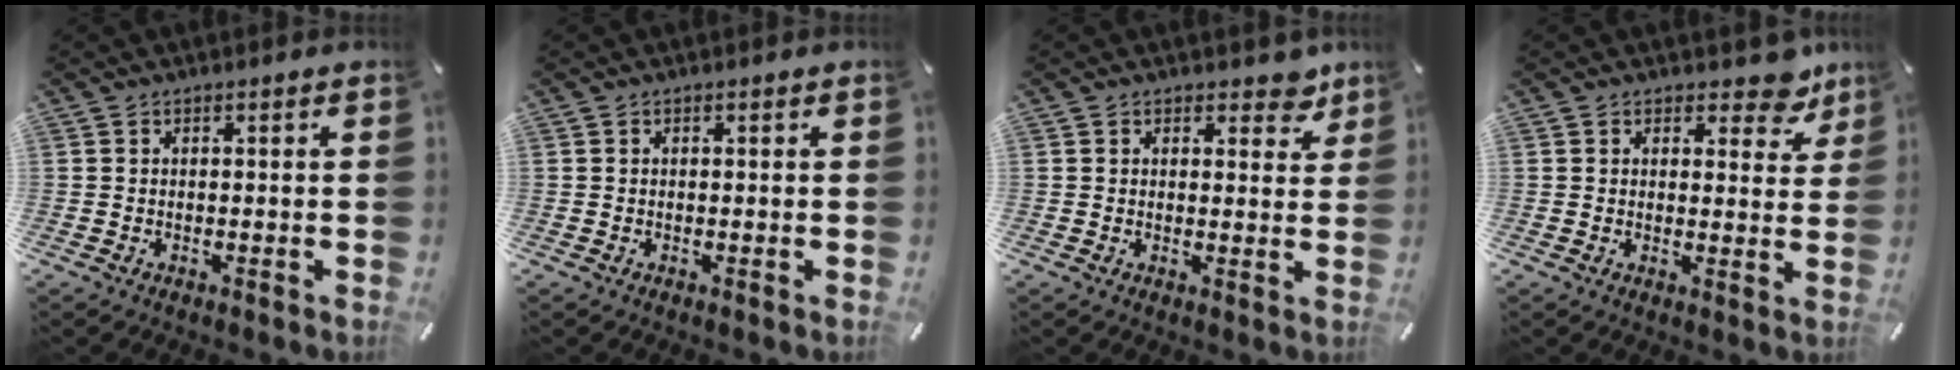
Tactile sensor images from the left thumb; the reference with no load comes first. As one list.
[{"total": 0.0}, {"total": 4.4, "force": [3.0, 2.6, 1.8], "torque": [0.004, -0.018, 0.044]}, {"total": 7.7, "force": [5.4, 4.0, 3.8], "torque": [-0.023, -0.036, 0.089]}]